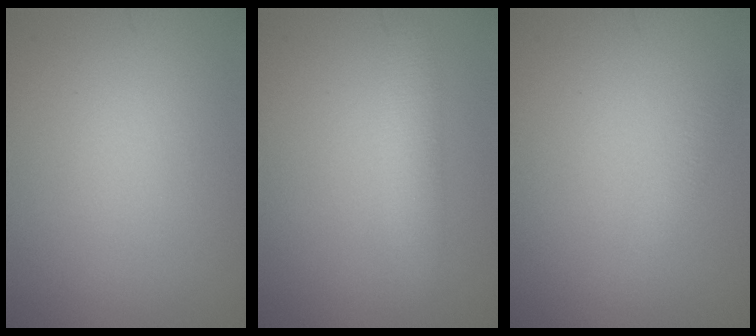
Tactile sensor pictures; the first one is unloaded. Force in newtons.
{"total": 2.6, "press": 2.6, "slide": 0.1}
{"total": 1.1, "press": 1.1, "slide": 0.0}